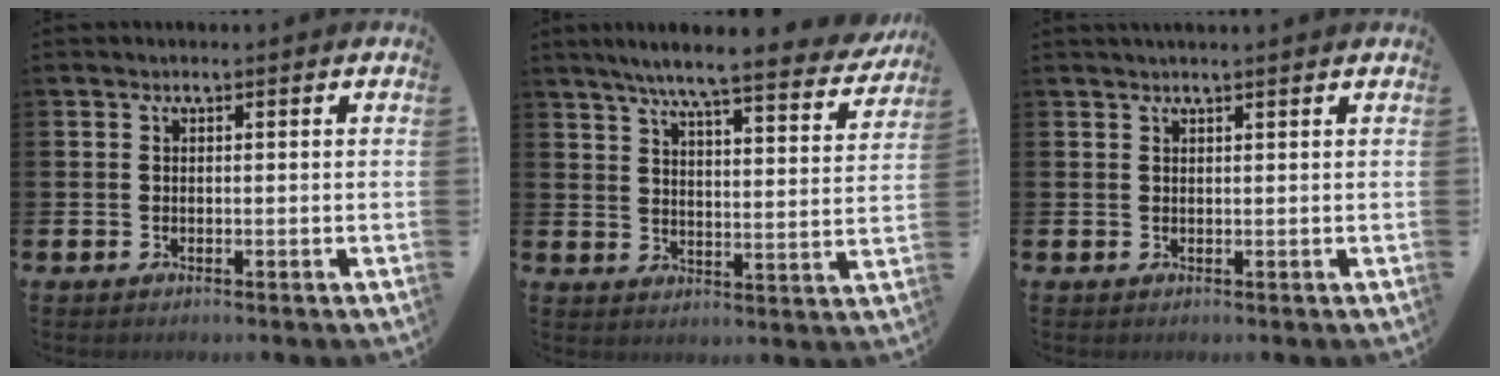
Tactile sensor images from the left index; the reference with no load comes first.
{"total": 7.5, "force": [6.6, 0.3, 3.5], "torque": [-0.079, -0.045, 0.108]}
{"total": 1.0, "force": [0.9, -0.2, 0.3], "torque": [-0.002, -0.001, 0.016]}